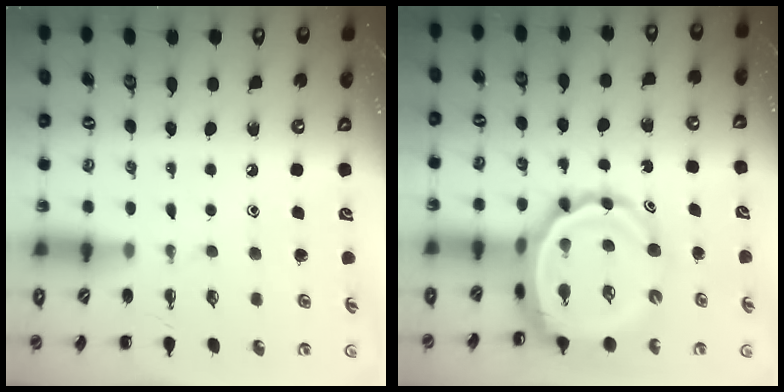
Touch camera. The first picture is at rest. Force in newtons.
{"total": 12.2, "press": 11.6, "slide": 3.7}